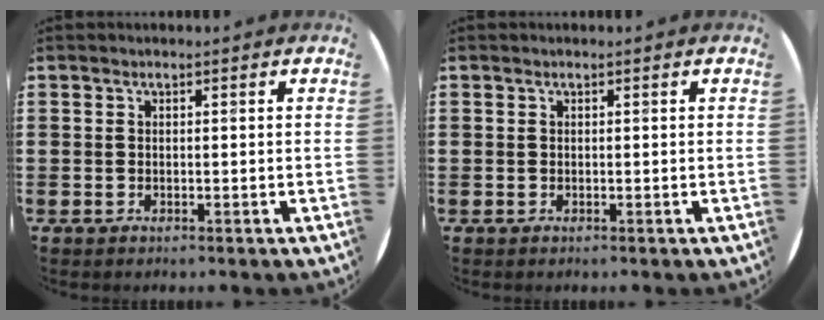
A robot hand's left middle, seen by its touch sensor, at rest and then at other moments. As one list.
[{"total": 0.0}]